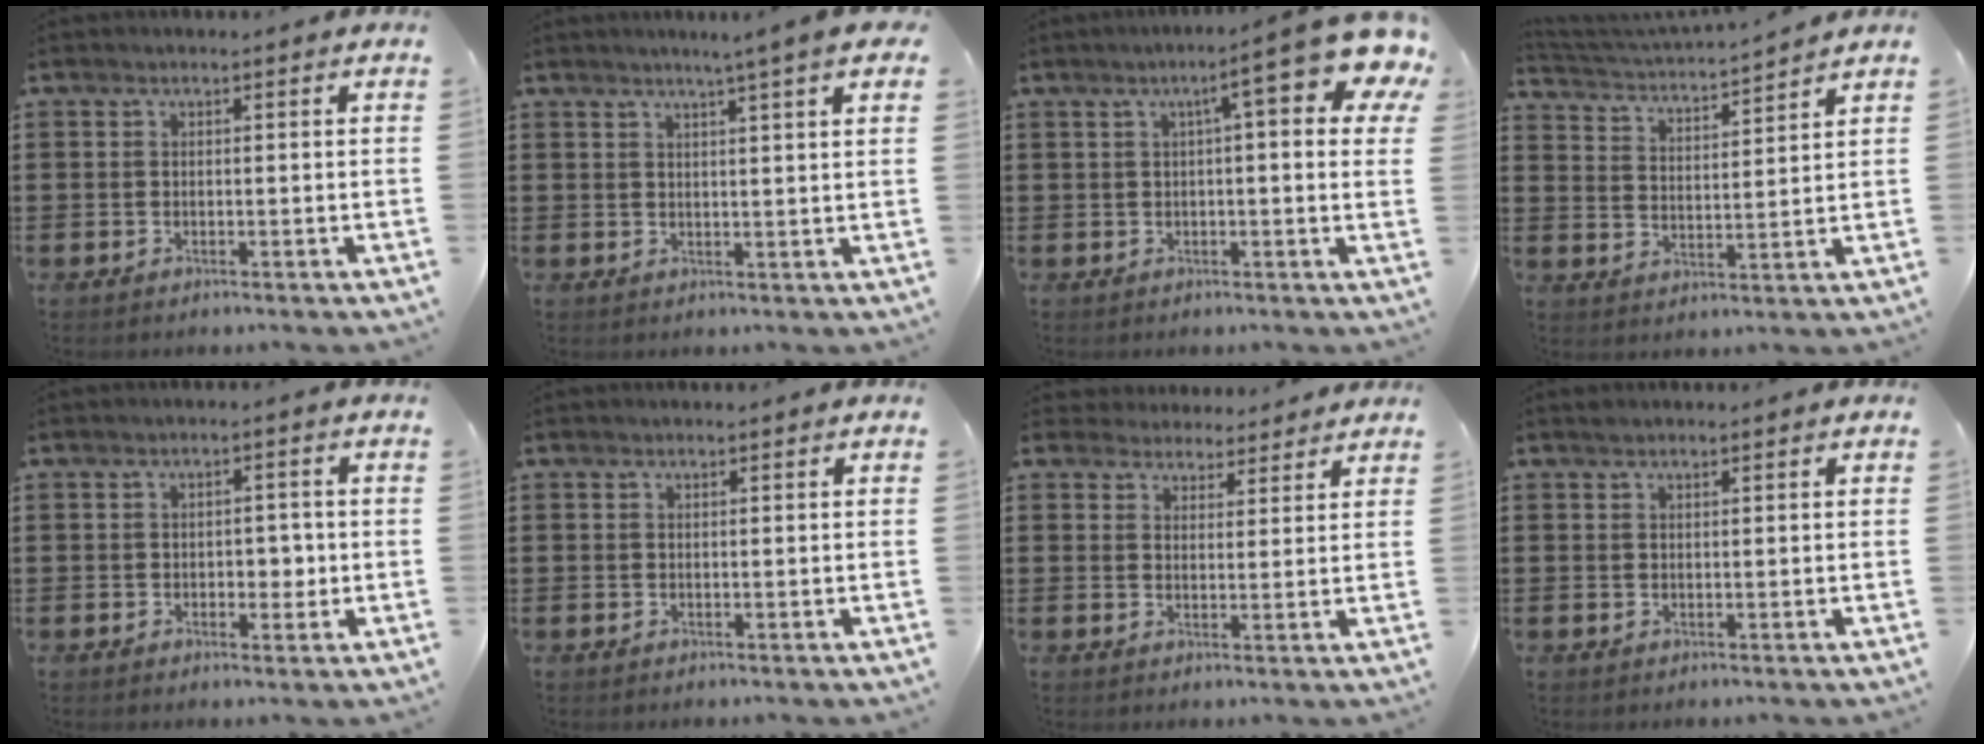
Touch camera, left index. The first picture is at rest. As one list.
[{"total": 4.8, "force": [3.2, -0.3, 3.5], "torque": [-0.067, -0.008, 0.053]}, {"total": 10.0, "force": [4.6, 1.7, 8.7], "torque": [-0.135, -0.015, 0.068]}, {"total": 3.3, "force": [3.2, -0.5, 0.5], "torque": [-0.030, -0.026, 0.050]}, {"total": 3.1, "force": [-0.5, 1.9, 2.4], "torque": [-0.040, 0.003, -0.014]}, {"total": 0.0}, {"total": 3.5, "force": [3.2, 1.2, 0.0], "torque": [-0.014, -0.005, 0.061]}, {"total": 0.7, "force": [0.6, 0.3, 0.2], "torque": [-0.005, 0.001, 0.011]}]